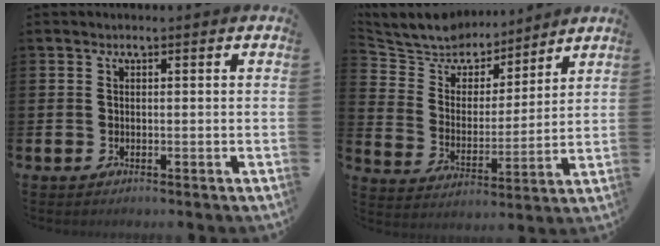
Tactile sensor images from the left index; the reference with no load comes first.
{"total": 7.9, "force": [7.4, 2.6, -0.1], "torque": [-0.053, -0.060, 0.135]}